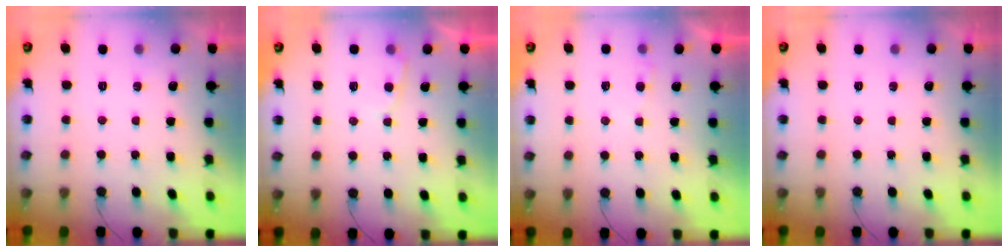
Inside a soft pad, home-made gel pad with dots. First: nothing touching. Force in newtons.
{"total": 2.9, "press": 2.8, "slide": 0.3}
{"total": 2.2, "press": 2.2, "slide": 0.2}
{"total": 0.0}